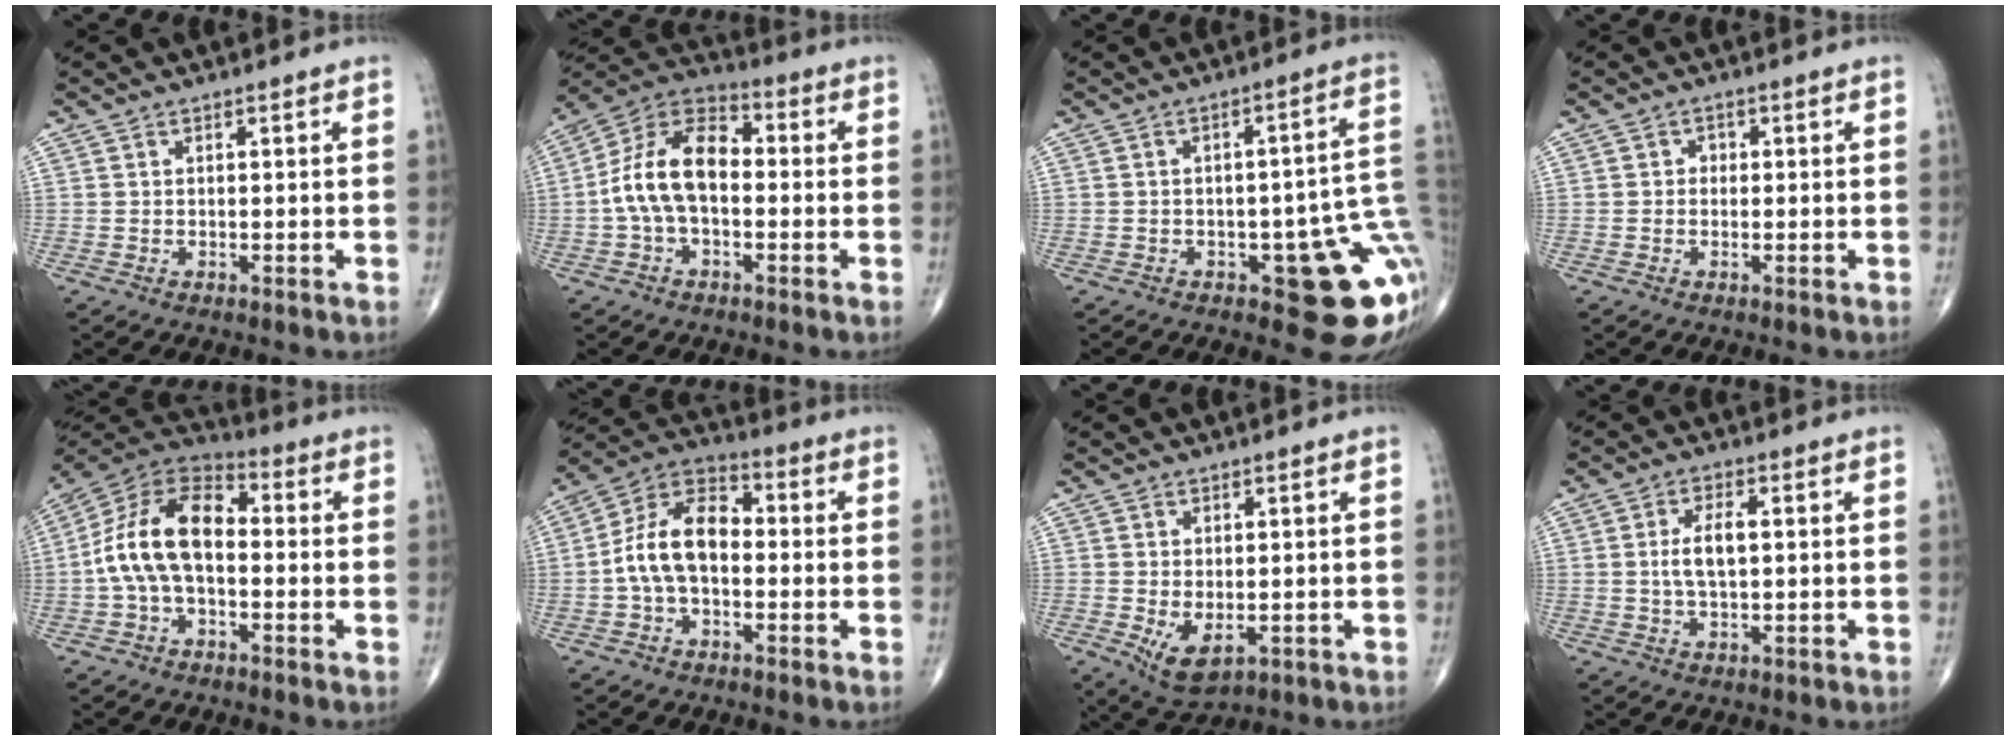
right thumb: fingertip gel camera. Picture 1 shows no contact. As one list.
[{"total": 13.3, "force": [-0.8, 7.8, 10.7], "torque": [-0.197, 0.040, -0.027]}, {"total": 14.8, "force": [-3.9, 5.5, 13.1], "torque": [-0.111, 0.023, -0.036]}, {"total": 1.2, "force": [0.0, 1.1, 0.5], "torque": [0.001, 0.004, -0.005]}, {"total": 14.6, "force": [-0.8, 8.5, 11.9], "torque": [-0.218, 0.042, -0.029]}, {"total": 12.0, "force": [-1.1, 7.2, 9.5], "torque": [-0.169, 0.040, -0.032]}, {"total": 5.6, "force": [-1.1, 3.1, 4.6], "torque": [-0.074, -0.010, -0.004]}, {"total": 5.2, "force": [0.5, 2.2, 4.7], "torque": [-0.096, 0.002, 0.007]}]